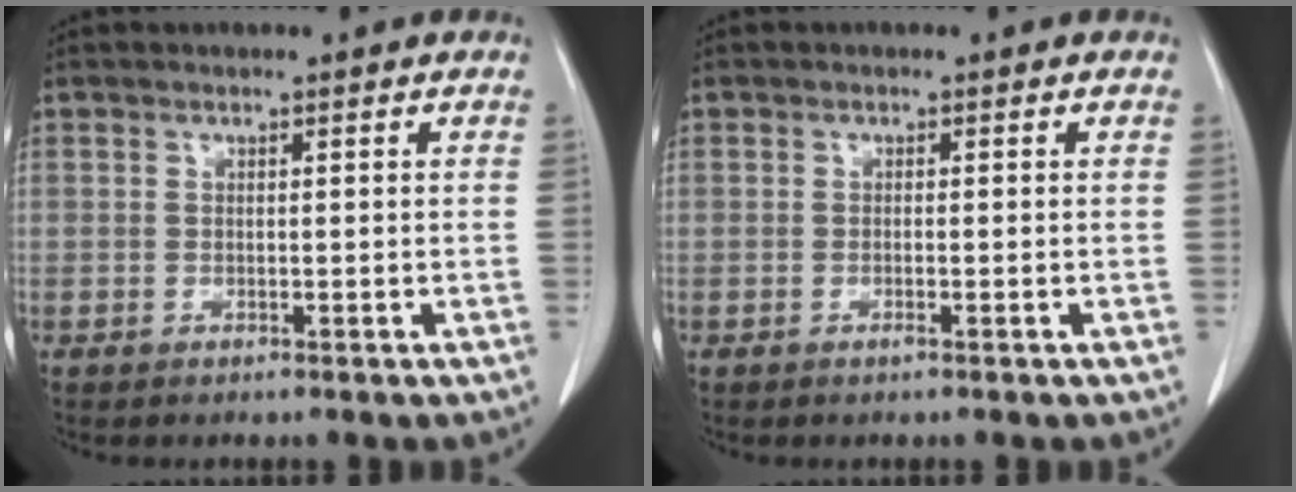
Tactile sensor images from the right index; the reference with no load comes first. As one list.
[{"total": 1.0, "force": [-0.4, 0.2, 0.8], "torque": [-0.019, -0.001, -0.007]}]